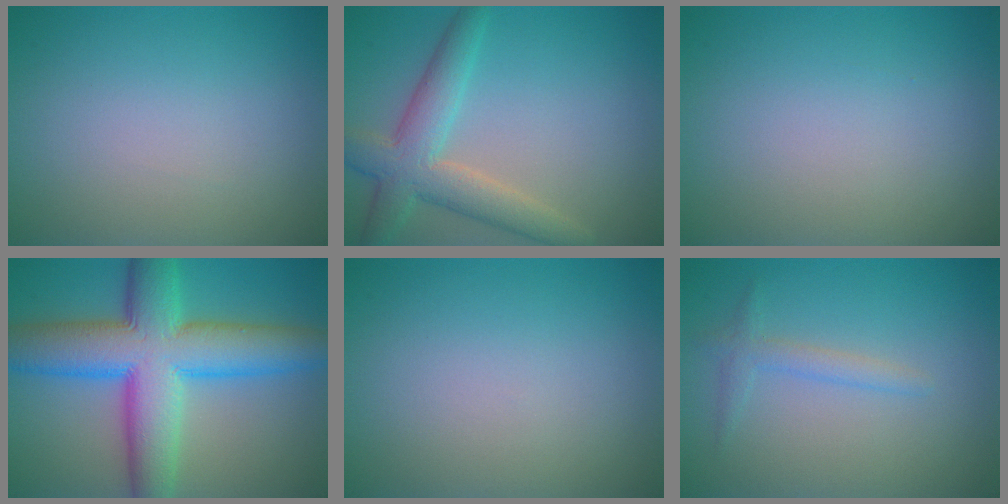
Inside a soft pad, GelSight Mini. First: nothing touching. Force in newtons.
{"total": 5.2, "press": 5.2, "slide": 0.2}
{"total": 0.0}
{"total": 11.7, "press": 11.7, "slide": 0.1}
{"total": 0.0}
{"total": 1.6, "press": 1.6, "slide": 0.1}